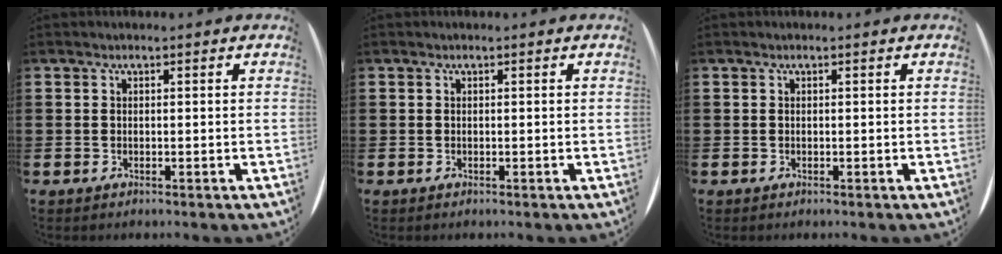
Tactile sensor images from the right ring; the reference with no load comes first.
{"total": 0.0}
{"total": 0.0}